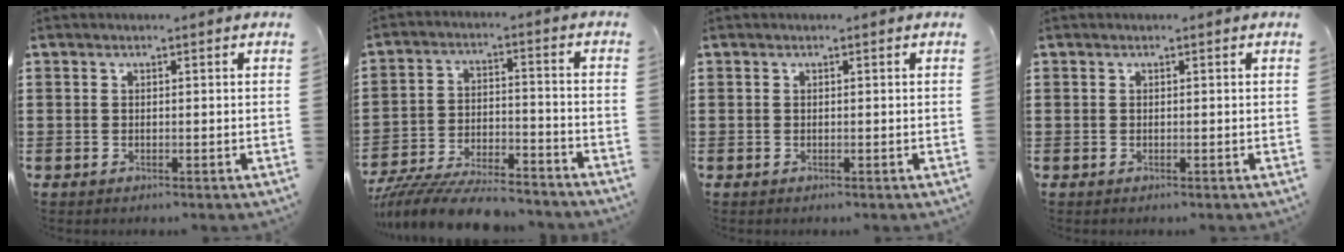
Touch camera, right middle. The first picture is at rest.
{"total": 8.9, "force": [-8.4, 1.2, 2.7], "torque": [-0.046, 0.018, -0.161]}
{"total": 0.0}
{"total": 0.0}